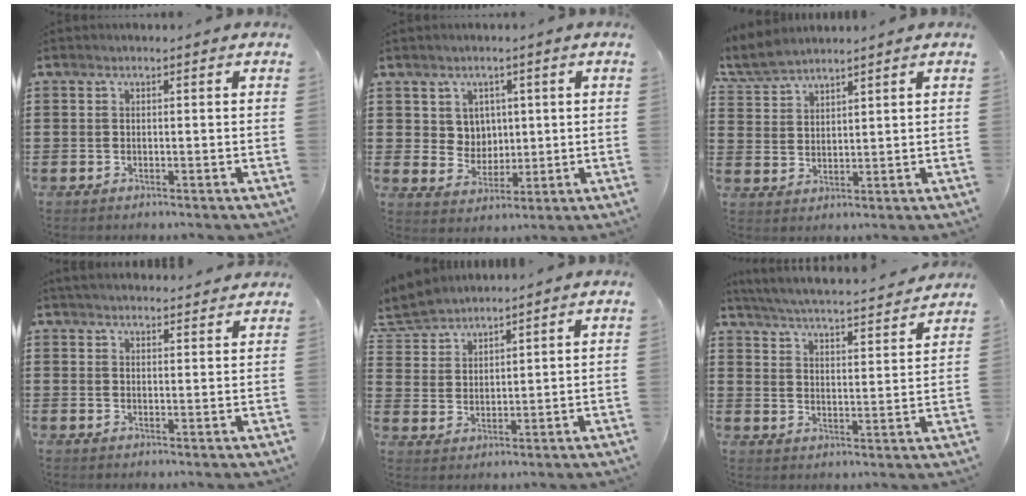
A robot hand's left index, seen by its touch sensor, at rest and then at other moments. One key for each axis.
{"total": 4.3, "fx": 1.8, "fy": 3.8, "fz": 0.7, "tx": -0.037, "ty": 0.008, "tz": 0.032}
{"total": 4.2, "fx": 3.9, "fy": 0.9, "fz": 1.1, "tx": -0.037, "ty": -0.010, "tz": 0.073}
{"total": 2.8, "fx": 2.7, "fy": 0.2, "fz": 0.3, "tx": -0.014, "ty": -0.003, "tz": 0.052}
{"total": 4.1, "fx": 3.9, "fy": 1.3, "fz": 0.2, "tx": -0.027, "ty": -0.019, "tz": 0.068}
{"total": 4.4, "fx": 4.3, "fy": -0.6, "fz": 0.9, "tx": -0.040, "ty": -0.038, "tz": 0.068}